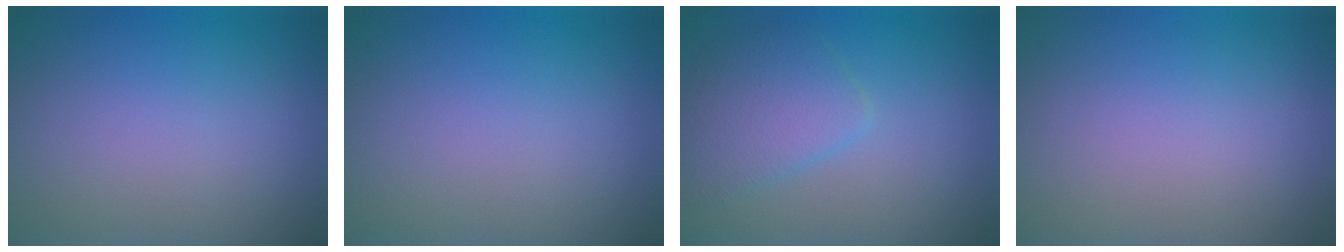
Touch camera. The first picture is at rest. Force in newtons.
{"total": 0.0}
{"total": 3.5, "press": 3.5, "slide": 0.1}
{"total": 0.0}